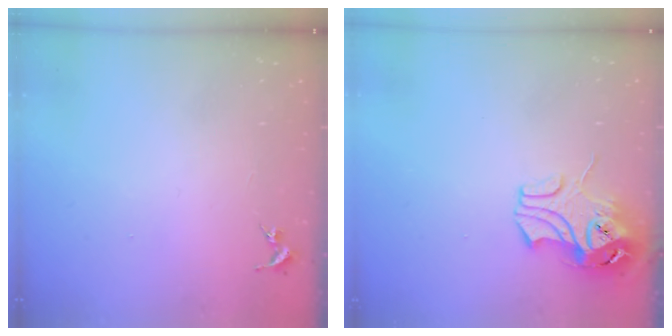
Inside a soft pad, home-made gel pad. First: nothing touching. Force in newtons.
{"total": 10.3, "press": 10.2, "slide": 1.6}